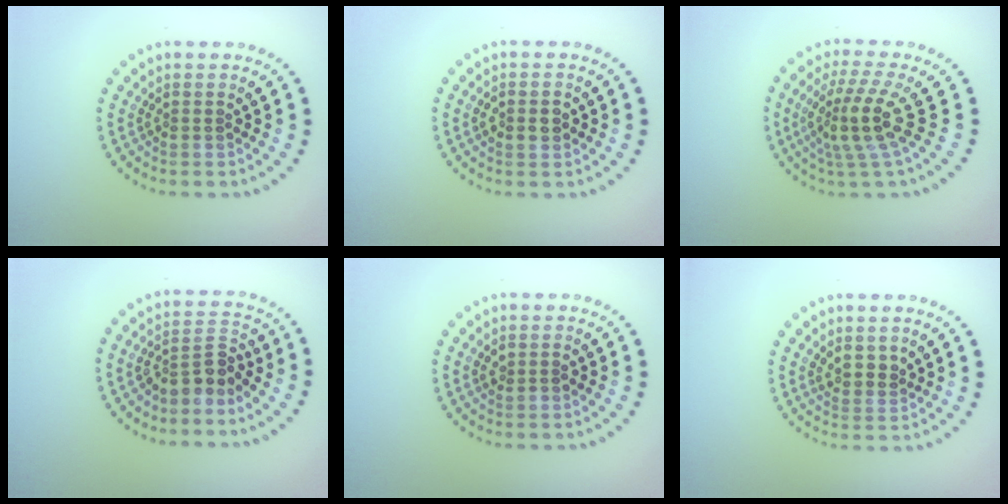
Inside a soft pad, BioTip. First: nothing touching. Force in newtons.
{"total": 2.3, "press": 2.3, "slide": 0.1}
{"total": 4.4, "press": 3.3, "slide": 3.0}
{"total": 3.1, "press": 2.7, "slide": 1.7}
{"total": 0.9, "press": 0.9, "slide": 0.2}
{"total": 1.4, "press": 1.2, "slide": 0.7}